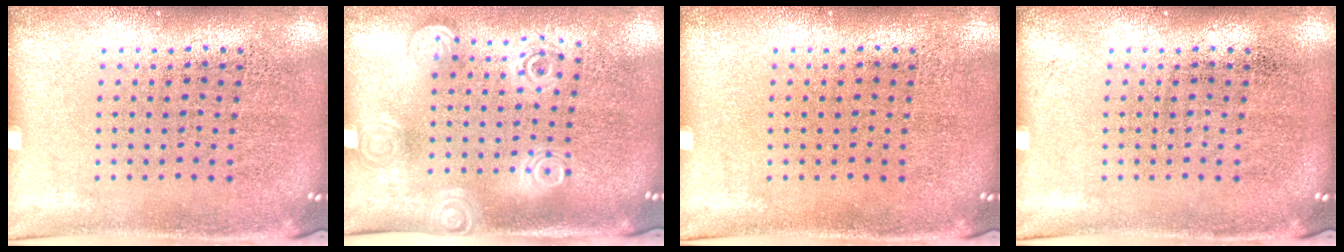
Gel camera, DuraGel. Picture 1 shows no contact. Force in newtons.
{"total": 1.7, "press": 1.3, "slide": 1.1}
{"total": 0.0}
{"total": 0.0}